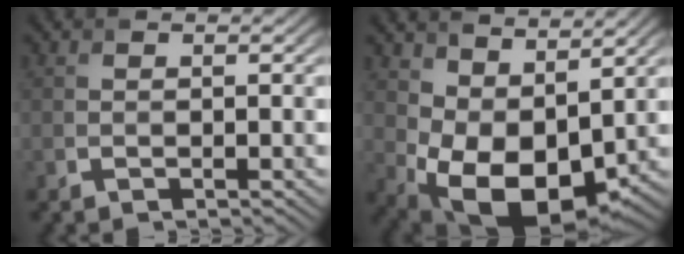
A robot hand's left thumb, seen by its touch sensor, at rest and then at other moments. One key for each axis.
{"total": 10.8, "fx": 1.8, "fy": 6.8, "fz": 8.2, "tx": -0.161, "ty": -0.025, "tz": 0.041}